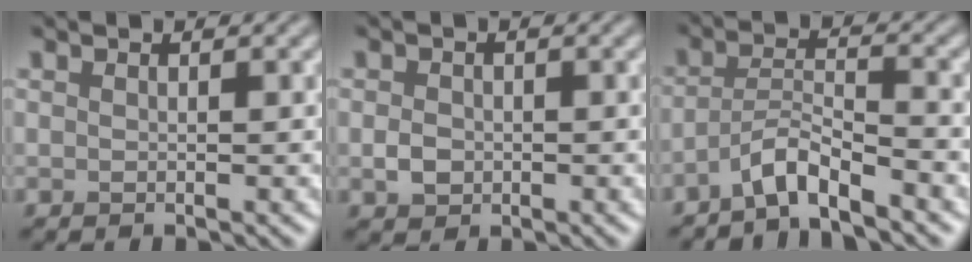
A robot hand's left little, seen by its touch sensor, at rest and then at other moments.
{"total": 1.7, "force": [-0.3, 1.4, 0.8], "torque": [-0.014, -0.002, -0.010]}
{"total": 3.5, "force": [-2.9, 0.4, 2.0], "torque": [-0.033, 0.009, -0.063]}